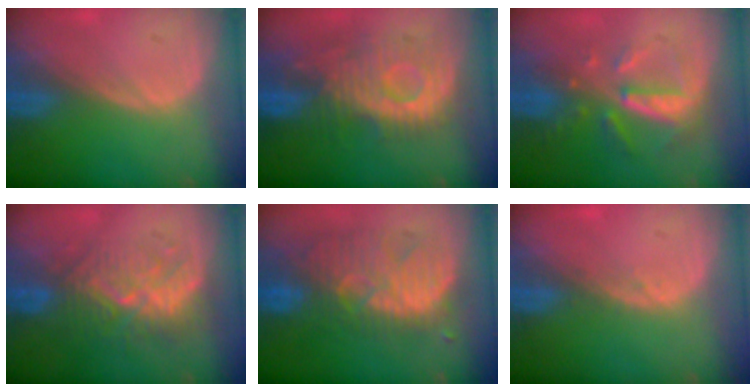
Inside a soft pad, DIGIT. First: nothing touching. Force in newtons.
{"total": 10.4, "press": 9.8, "slide": 3.3}
{"total": 8.1, "press": 7.3, "slide": 3.4}
{"total": 8.8, "press": 8.4, "slide": 2.7}
{"total": 9.9, "press": 9.7, "slide": 2.0}
{"total": 1.0, "press": 0.9, "slide": 0.3}